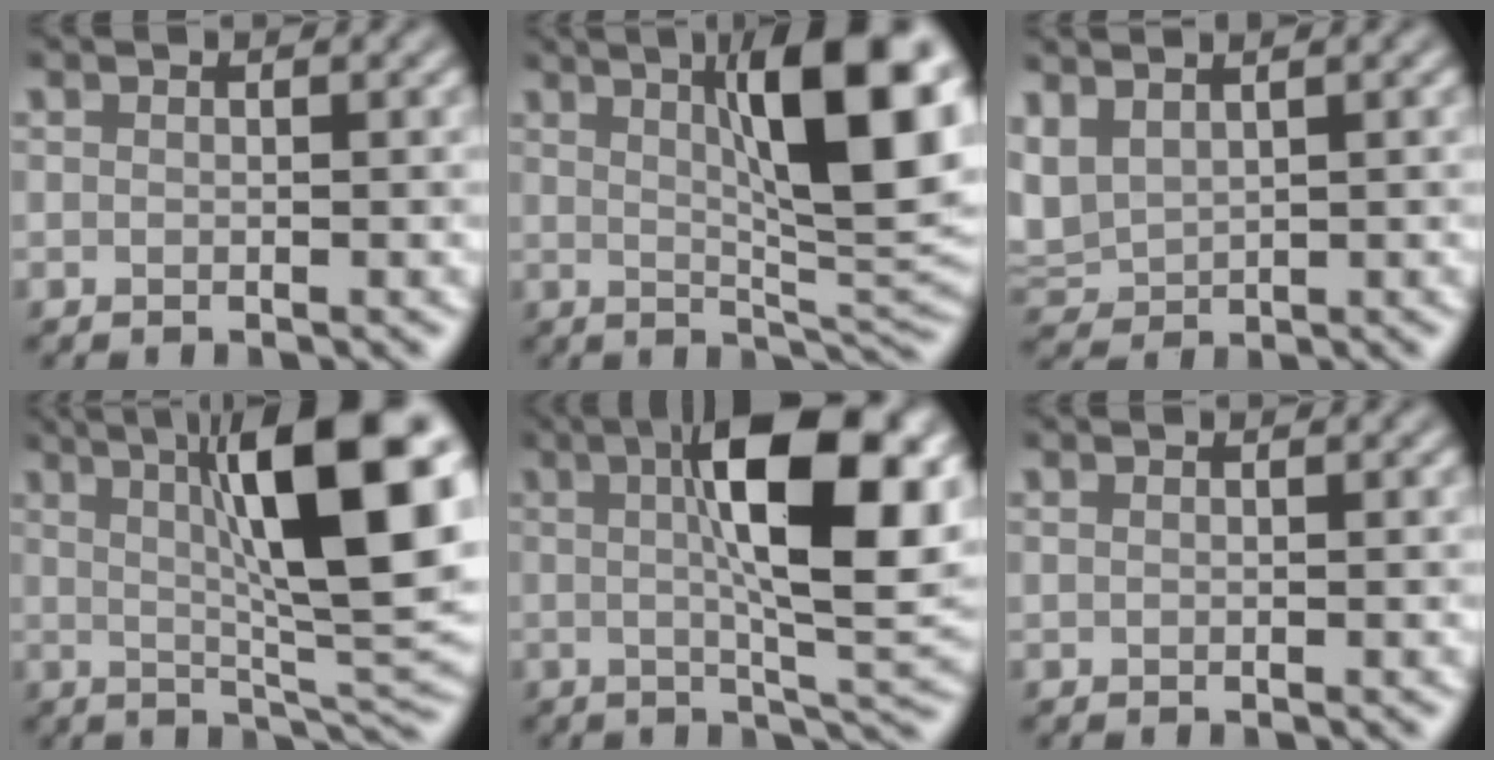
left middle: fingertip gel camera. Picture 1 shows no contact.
{"total": 12.1, "force": [3.6, 3.1, 11.1], "torque": [-0.139, 0.006, 0.057]}
{"total": 2.8, "force": [1.5, 1.7, 1.6], "torque": [-0.048, 0.007, 0.034]}
{"total": 13.3, "force": [3.3, 2.8, 12.5], "torque": [-0.165, 0.010, 0.050]}
{"total": 12.2, "force": [2.7, 3.5, 11.4], "torque": [-0.156, 0.004, 0.041]}
{"total": 0.0}